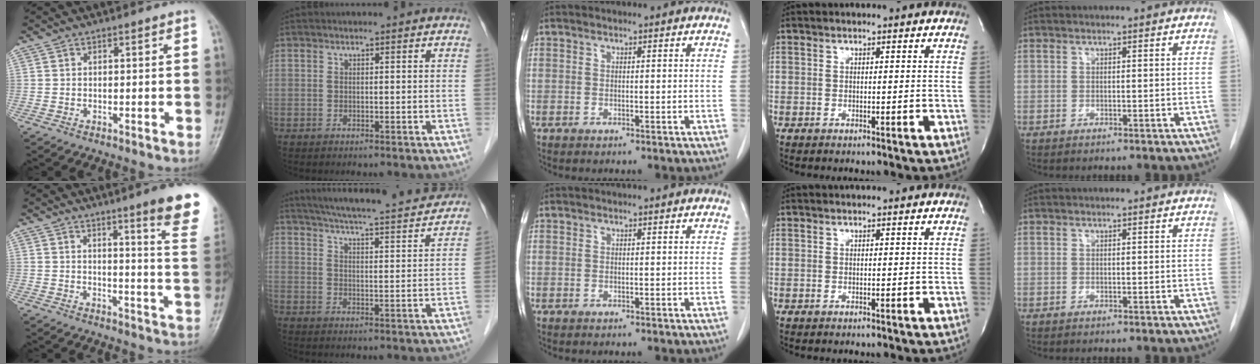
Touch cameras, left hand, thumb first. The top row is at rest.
{"thumb": {"total": 13.9, "force": [9.2, 0.6, 10.4], "torque": [-0.112, -0.056, 0.104]}, "index": {"total": 19.6, "force": [17.8, 1.5, 7.9], "torque": [-0.129, 0.000, 0.240]}}